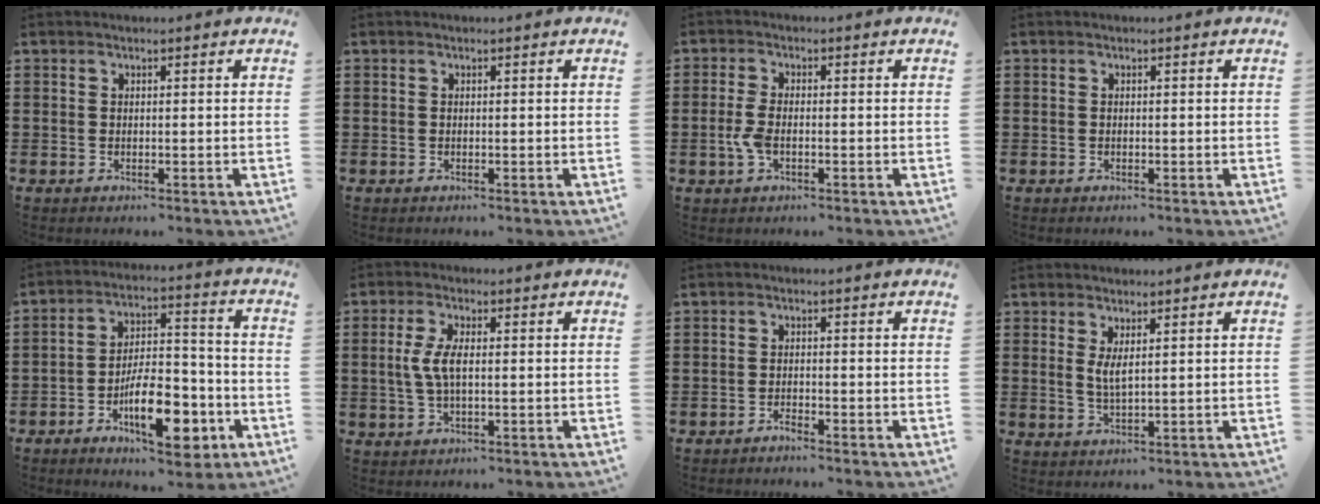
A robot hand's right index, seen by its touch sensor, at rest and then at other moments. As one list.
[{"total": 0.0}, {"total": 3.4, "force": [-0.9, 1.5, 2.9], "torque": [-0.082, -0.007, -0.025]}, {"total": 0.0}, {"total": 12.7, "force": [-5.9, 5.2, 10.0], "torque": [-0.165, 0.016, -0.099]}, {"total": 4.8, "force": [0.2, 1.8, 4.4], "torque": [-0.106, -0.002, -0.005]}, {"total": 1.3, "force": [-1.3, -0.1, 0.3], "torque": [-0.008, -0.001, -0.026]}, {"total": 2.8, "force": [1.1, 0.7, 2.5], "torque": [-0.052, 0.002, 0.020]}]